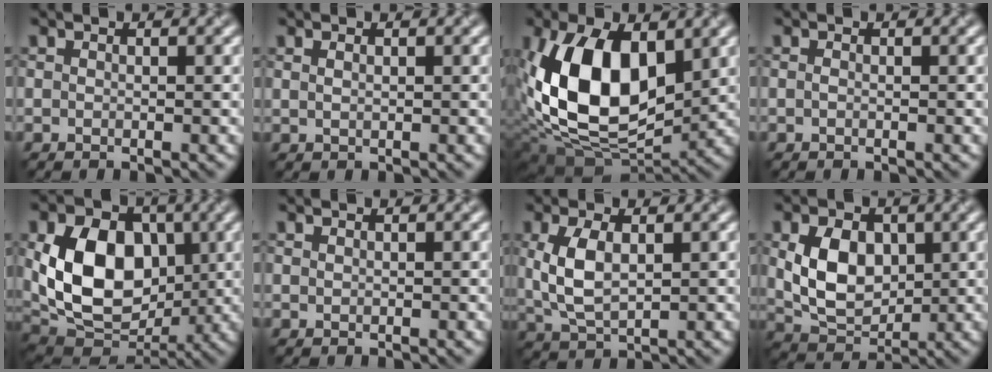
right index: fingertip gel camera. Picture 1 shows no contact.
{"total": 0.6, "force": [0.4, 0.2, 0.5], "torque": [-0.011, 0.001, 0.008]}
{"total": 13.2, "force": [2.0, 7.5, 10.6], "torque": [-0.203, -0.012, 0.035]}
{"total": 0.0}
{"total": 11.1, "force": [0.9, 7.9, 7.7], "torque": [-0.144, -0.010, 0.017]}
{"total": 0.0}
{"total": 4.6, "force": [0.8, 2.4, 3.9], "torque": [-0.089, 0.004, 0.022]}
{"total": 6.4, "force": [0.8, 4.5, 4.4], "torque": [-0.088, -0.003, 0.018]}